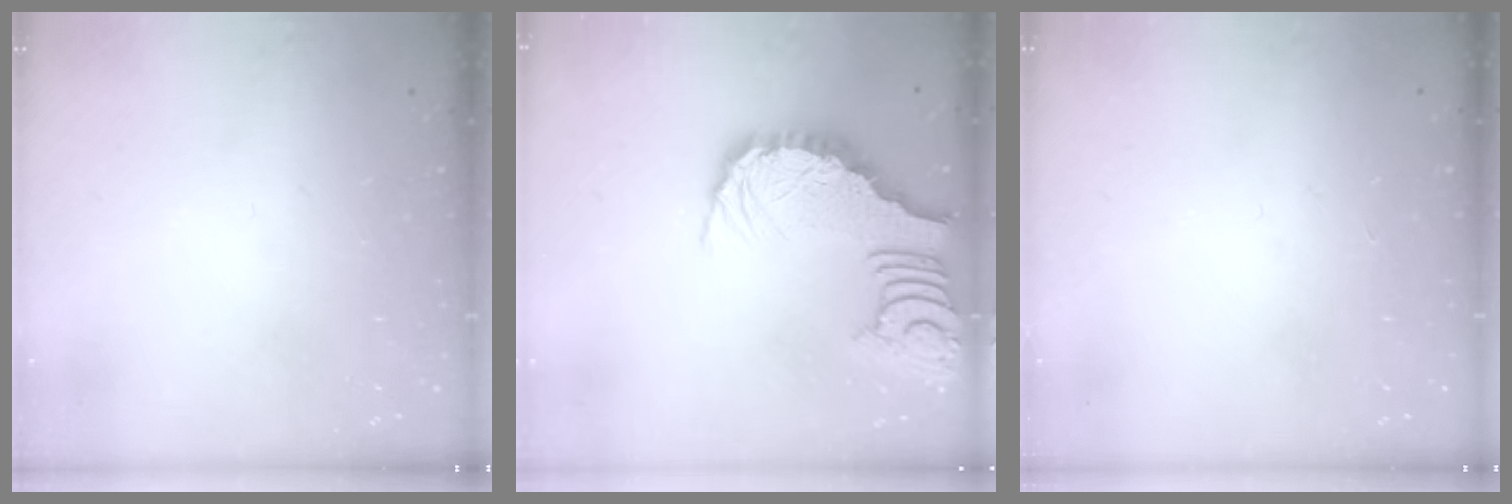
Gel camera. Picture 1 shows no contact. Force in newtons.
{"total": 7.1, "press": 7.0, "slide": 1.1}
{"total": 1.6, "press": 1.6, "slide": 0.2}